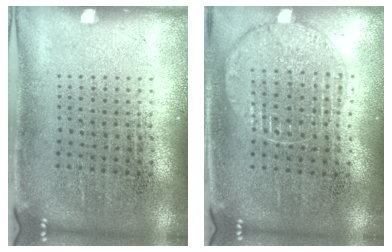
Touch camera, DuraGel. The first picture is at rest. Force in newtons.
{"total": 1.0, "press": 1.0, "slide": 0.1}